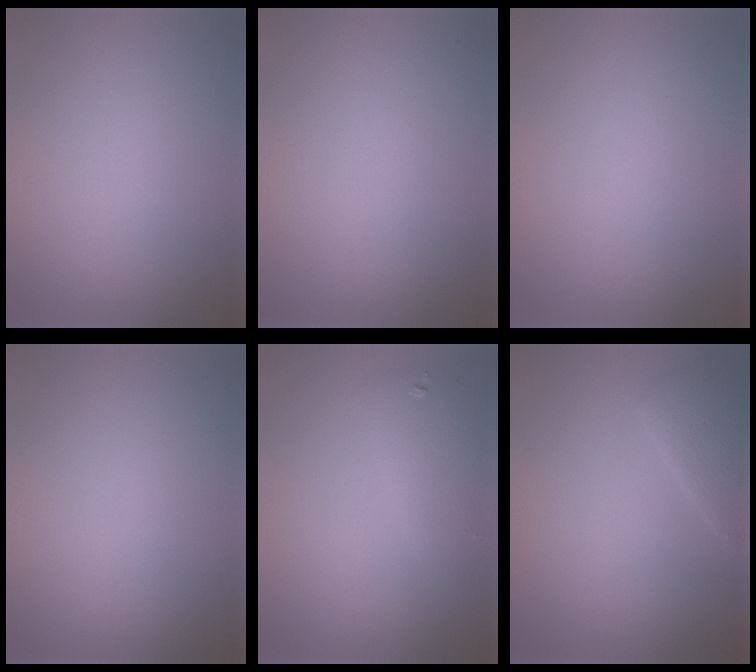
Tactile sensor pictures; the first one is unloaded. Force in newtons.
{"total": 0.0}
{"total": 0.0}
{"total": 0.0}
{"total": 2.4, "press": 2.4, "slide": 0.1}
{"total": 2.8, "press": 2.8, "slide": 0.2}